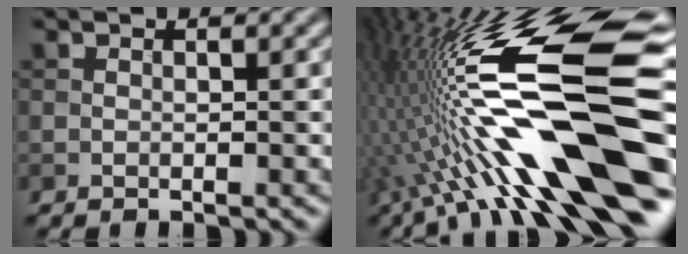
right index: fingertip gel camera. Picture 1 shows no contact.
{"total": 18.1, "force": [-2.2, 4.5, 17.3], "torque": [-0.301, 0.023, -0.044]}